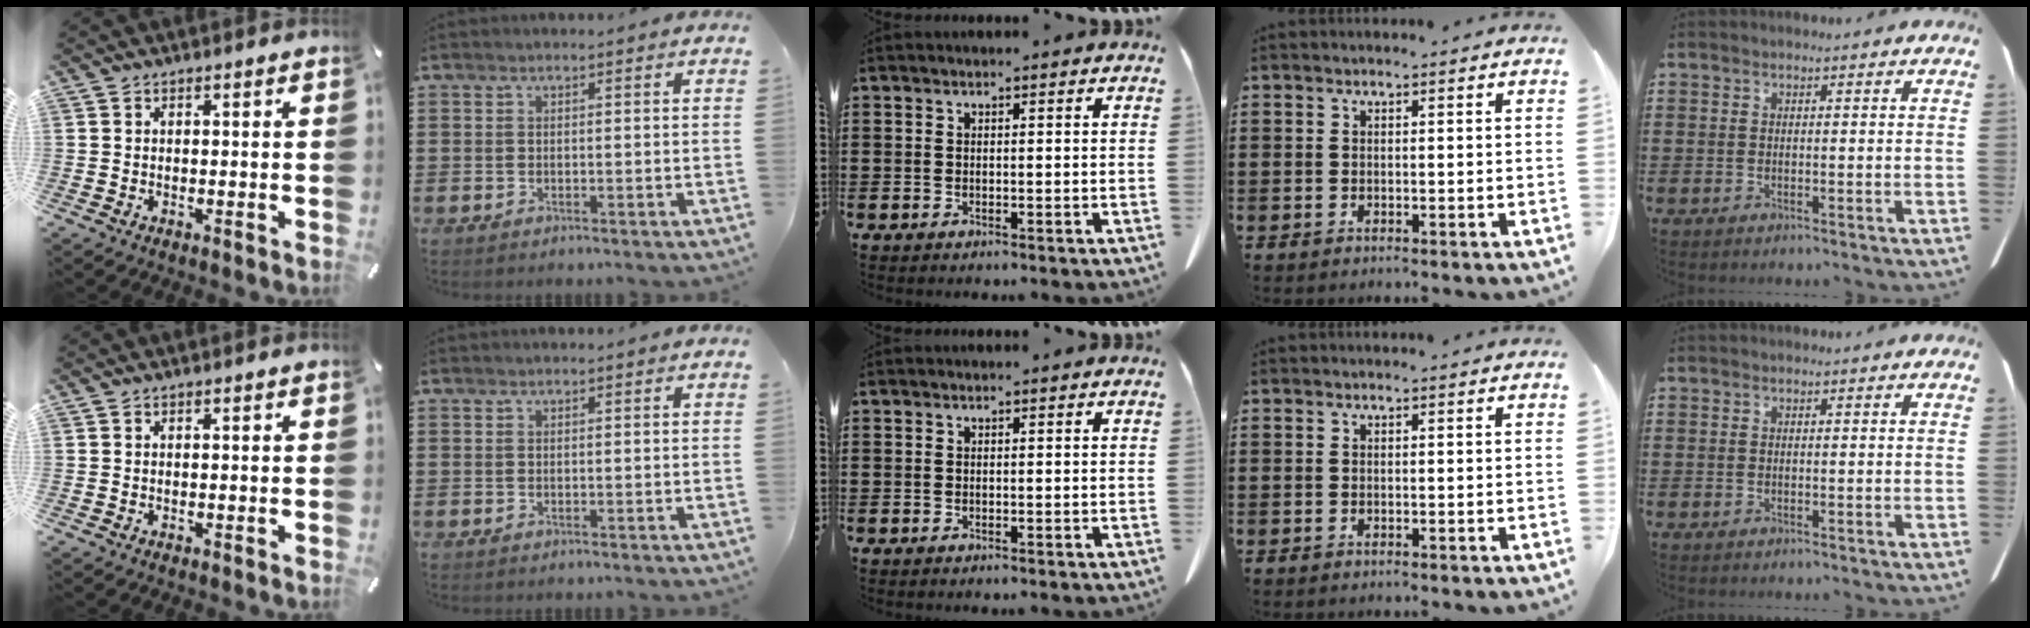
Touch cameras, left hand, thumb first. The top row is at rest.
{}